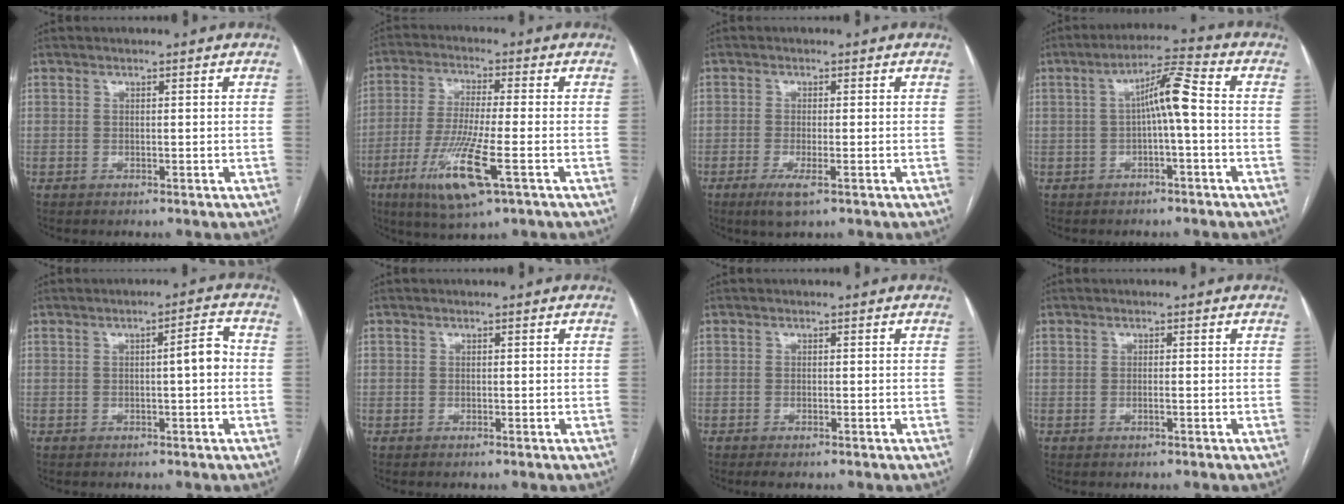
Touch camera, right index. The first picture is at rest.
{"total": 11.4, "force": [-4.7, 0.8, 10.3], "torque": [-0.211, -0.025, -0.086]}
{"total": 3.3, "force": [-1.7, 0.4, 2.8], "torque": [-0.051, -0.008, -0.030]}
{"total": 6.3, "force": [-0.2, 0.3, 6.3], "torque": [-0.104, 0.025, -0.004]}
{"total": 3.7, "force": [0.0, 0.5, 3.7], "torque": [-0.051, 0.012, -0.002]}
{"total": 0.0}
{"total": 0.8, "force": [-0.5, -0.1, 0.6], "torque": [-0.010, -0.002, -0.008]}
{"total": 0.5, "force": [-0.1, 0.0, 0.5], "torque": [-0.011, 0.000, -0.002]}